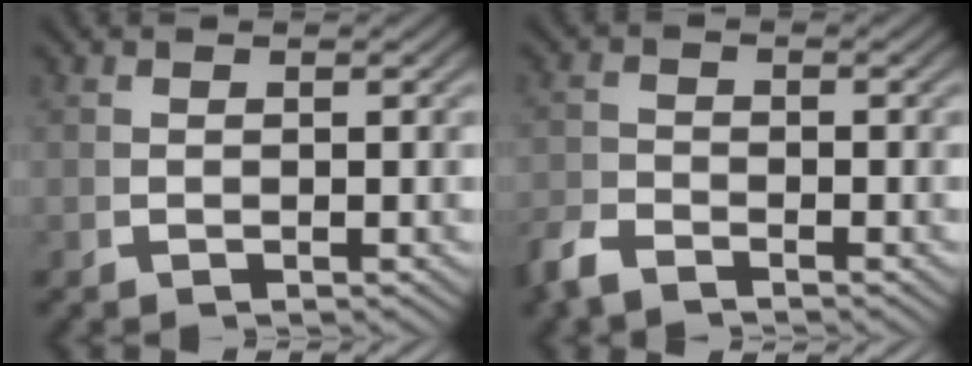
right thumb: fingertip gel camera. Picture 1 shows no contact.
{"total": 2.0, "force": [-1.9, 0.3, 0.3], "torque": [0.002, -0.002, -0.041]}